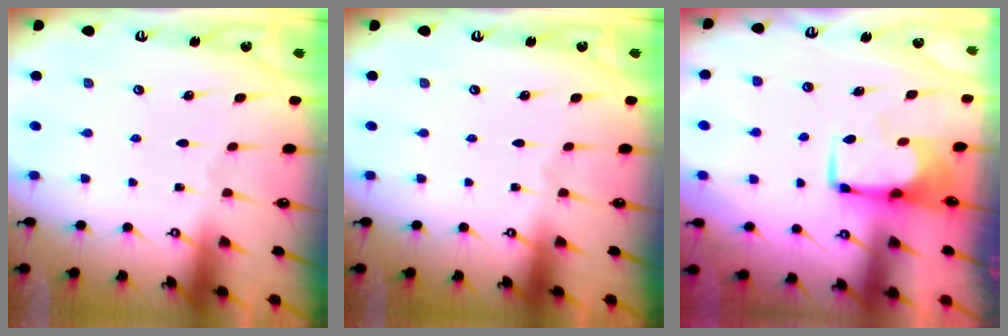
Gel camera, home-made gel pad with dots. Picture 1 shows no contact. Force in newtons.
{"total": 0.0}
{"total": 0.5, "press": 0.5, "slide": 0.2}